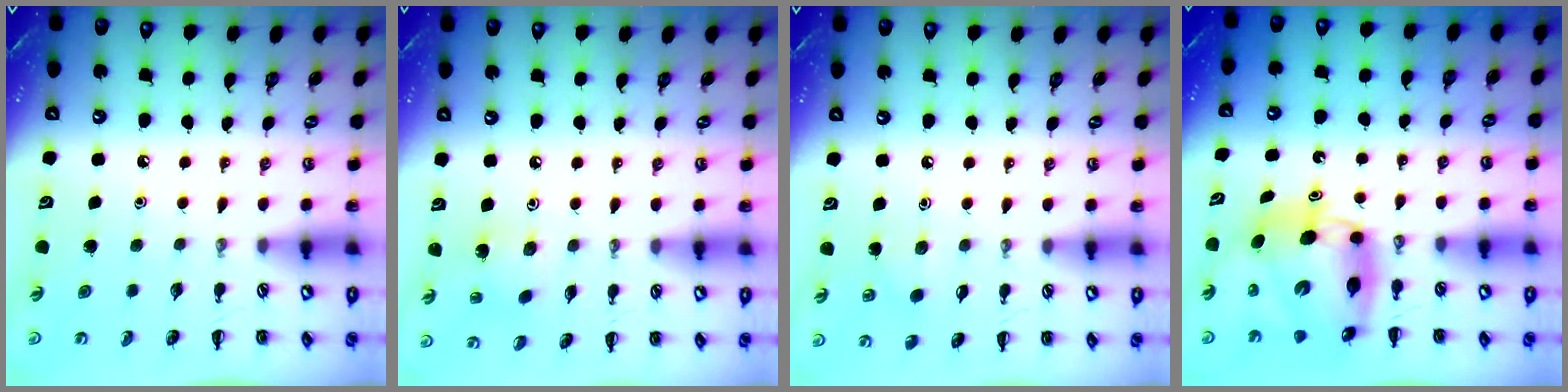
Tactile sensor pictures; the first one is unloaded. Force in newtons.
{"total": 1.7, "press": 1.6, "slide": 0.7}
{"total": 1.8, "press": 1.7, "slide": 0.6}
{"total": 10.6, "press": 10.2, "slide": 3.0}